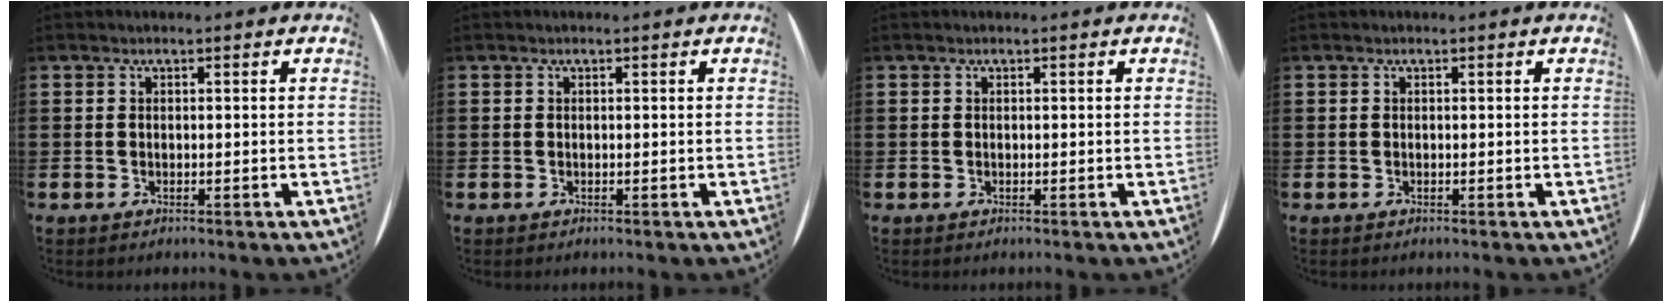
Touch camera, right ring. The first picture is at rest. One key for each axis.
{"total": 0.0}
{"total": 0.0}
{"total": 0.0}